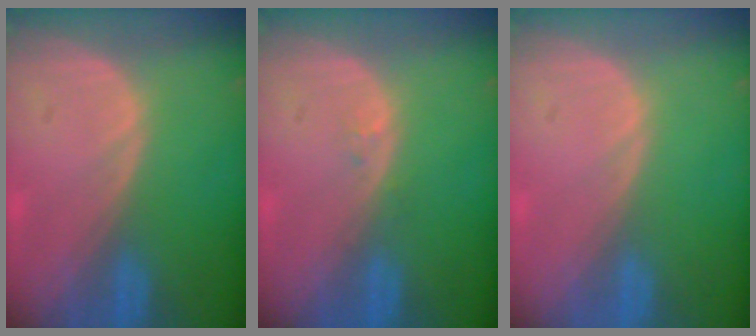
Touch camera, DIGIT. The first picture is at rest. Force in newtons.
{"total": 0.6, "press": 0.6, "slide": 0.1}
{"total": 0.0}